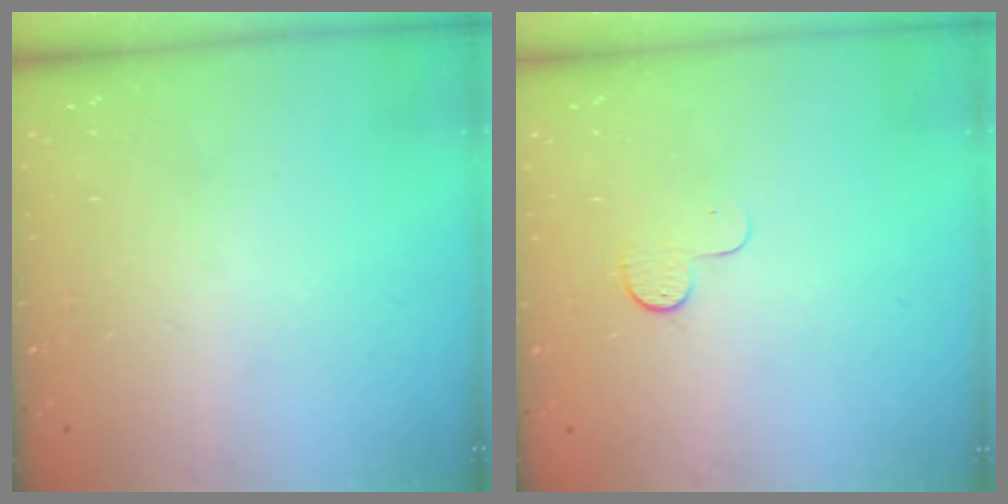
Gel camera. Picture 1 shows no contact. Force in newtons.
{"total": 4.6, "press": 4.6, "slide": 0.4}